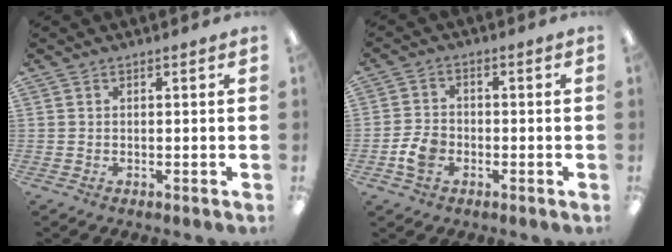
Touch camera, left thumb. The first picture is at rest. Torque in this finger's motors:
{"motor_torque": [-0.26, 0.37, 0.09, -0.07, 0.01]}